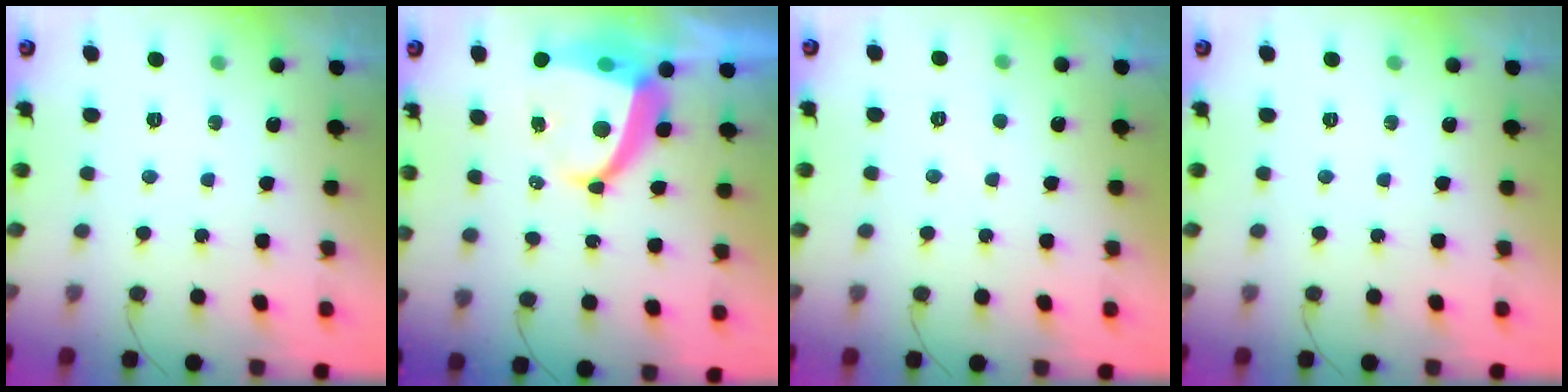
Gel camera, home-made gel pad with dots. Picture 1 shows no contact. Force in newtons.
{"total": 8.1, "press": 8.0, "slide": 0.8}
{"total": 2.8, "press": 2.8, "slide": 0.3}
{"total": 0.0}